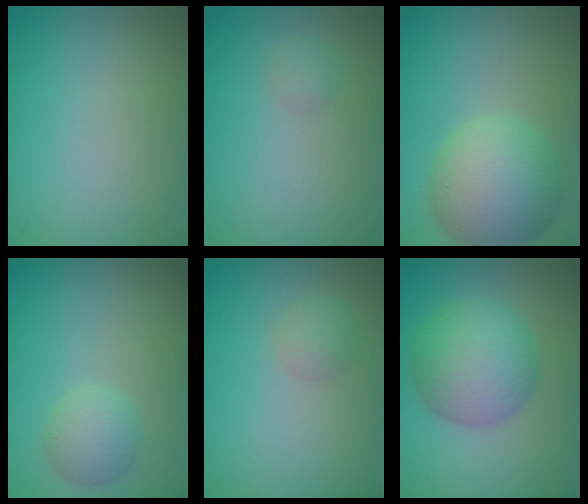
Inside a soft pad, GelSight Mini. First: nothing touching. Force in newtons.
{"total": 1.0, "press": 1.0, "slide": 0.0}
{"total": 7.7, "press": 7.7, "slide": 0.4}
{"total": 2.4, "press": 2.4, "slide": 0.2}
{"total": 1.4, "press": 1.4, "slide": 0.1}
{"total": 7.0, "press": 7.0, "slide": 0.1}